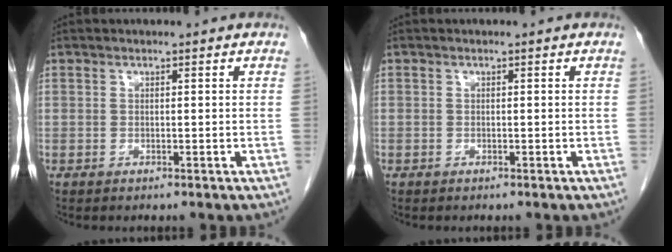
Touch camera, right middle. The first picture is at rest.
{"total": 0.0}